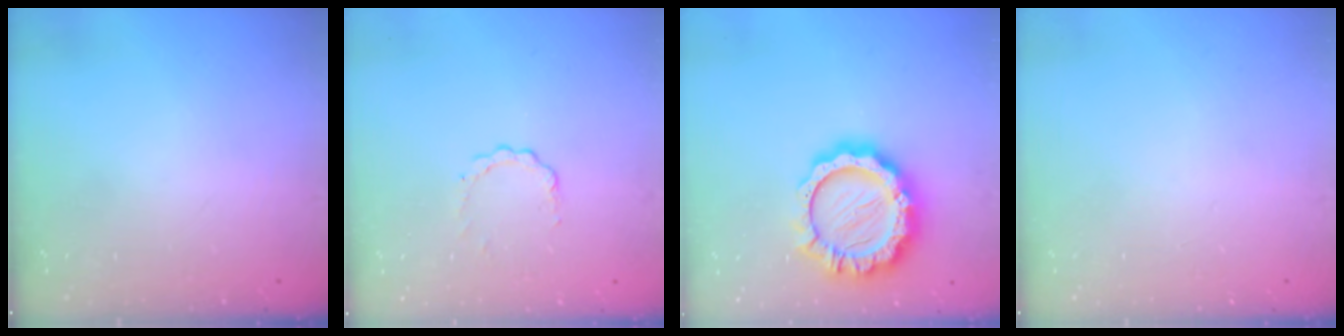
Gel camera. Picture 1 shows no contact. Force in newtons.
{"total": 2.5, "press": 2.5, "slide": 0.3}
{"total": 15.6, "press": 15.6, "slide": 1.3}
{"total": 0.0}